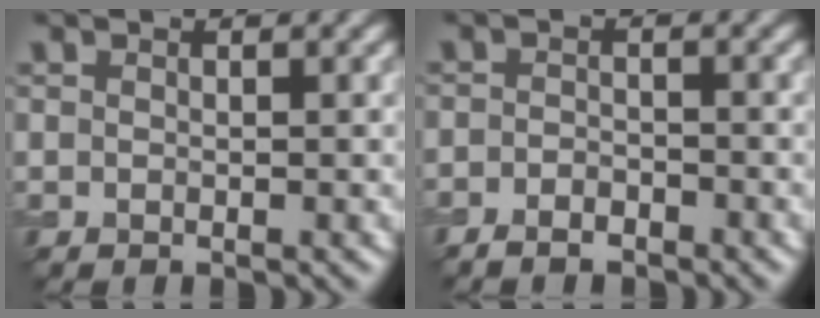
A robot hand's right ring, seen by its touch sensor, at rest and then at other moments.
{"total": 2.0, "force": [-1.6, 0.7, 1.0], "torque": [-0.018, -0.002, -0.031]}